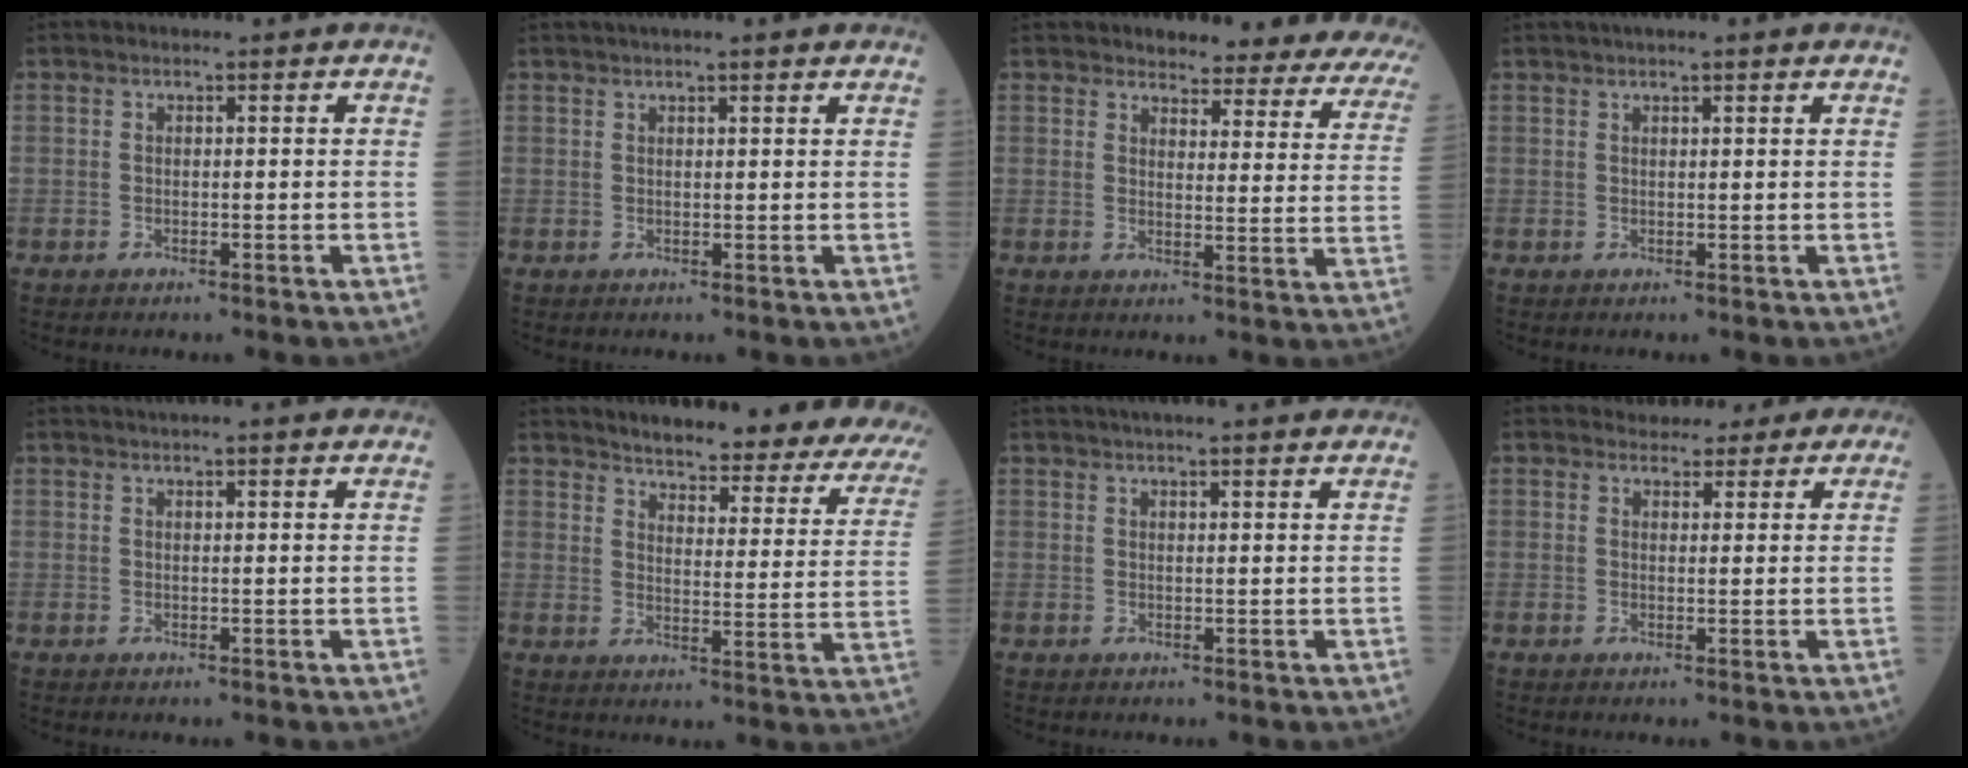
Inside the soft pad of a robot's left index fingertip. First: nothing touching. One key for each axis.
{"total": 5.3, "fx": 4.3, "fy": 0.1, "fz": 3.1, "tx": -0.043, "ty": 0.031, "tz": 0.059}
{"total": 19.1, "fx": 18.0, "fy": 4.1, "fz": 5.1, "tx": -0.029, "ty": -0.076, "tz": 0.178}
{"total": 4.1, "fx": 3.1, "fy": -0.1, "fz": 2.7, "tx": -0.037, "ty": 0.031, "tz": 0.049}
{"total": 9.6, "fx": 8.4, "fy": 0.7, "fz": 4.5, "tx": -0.058, "ty": 0.030, "tz": 0.097}
{"total": 25.0, "fx": 22.0, "fy": 3.7, "fz": 11.3, "tx": -0.134, "ty": -0.075, "tz": 0.245}
{"total": 12.4, "fx": 10.8, "fy": 1.2, "fz": 5.9, "tx": -0.079, "ty": 0.032, "tz": 0.131}
{"total": 6.2, "fx": 5.4, "fy": 2.8, "fz": 1.3, "tx": -0.003, "ty": 0.010, "tz": 0.055}